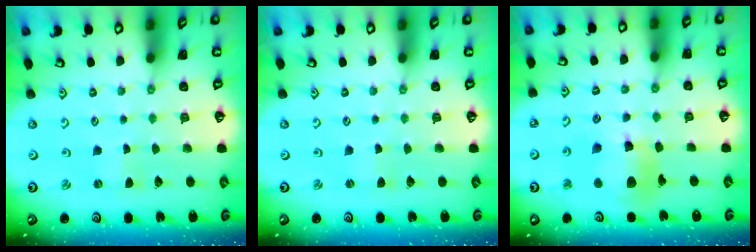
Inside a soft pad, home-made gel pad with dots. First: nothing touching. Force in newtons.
{"total": 0.0}
{"total": 13.6, "press": 13.5, "slide": 1.6}